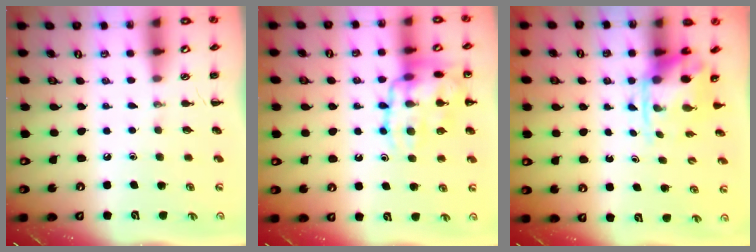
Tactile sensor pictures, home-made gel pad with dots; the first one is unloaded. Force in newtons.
{"total": 17.2, "press": 17.1, "slide": 1.5}
{"total": 3.9, "press": 3.8, "slide": 0.8}